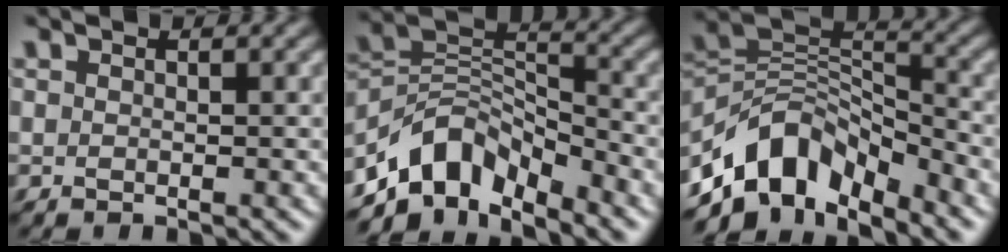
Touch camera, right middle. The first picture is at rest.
{"total": 7.6, "force": [-5.6, 3.8, 3.5], "torque": [-0.044, -0.001, -0.115]}
{"total": 9.0, "force": [-6.2, 4.6, 4.6], "torque": [-0.064, 0.002, -0.127]}